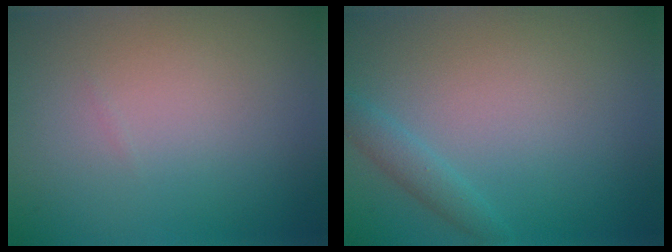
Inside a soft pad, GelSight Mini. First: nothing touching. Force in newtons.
{"total": 1.5, "press": 1.5, "slide": 0.1}